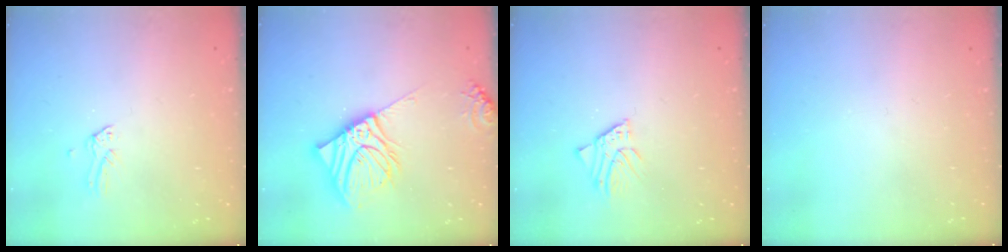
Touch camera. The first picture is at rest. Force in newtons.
{"total": 16.0, "press": 15.6, "slide": 3.1}
{"total": 1.4, "press": 1.4, "slide": 0.1}
{"total": 0.0}